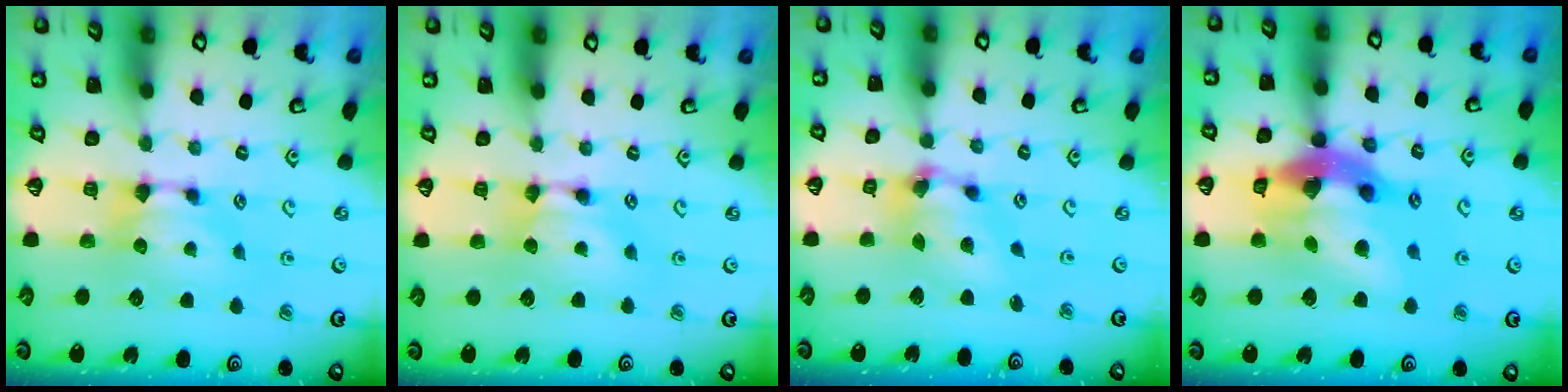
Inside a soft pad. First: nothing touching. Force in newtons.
{"total": 1.6, "press": 1.6, "slide": 0.2}
{"total": 6.5, "press": 6.2, "slide": 2.2}
{"total": 13.8, "press": 13.5, "slide": 2.9}